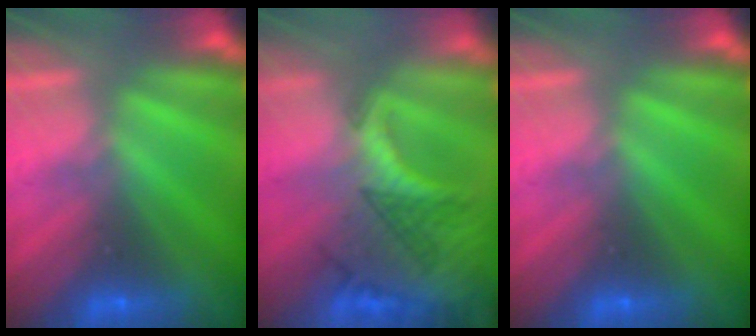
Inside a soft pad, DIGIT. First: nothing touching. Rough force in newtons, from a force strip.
{"total": 3.1}
{"total": 0.0}